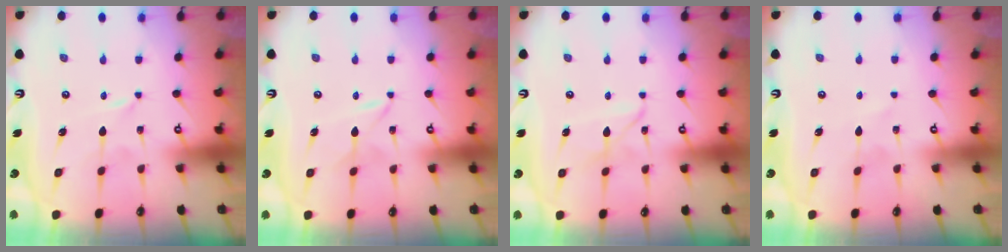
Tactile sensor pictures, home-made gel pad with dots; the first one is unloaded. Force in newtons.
{"total": 1.7, "press": 1.7, "slide": 0.0}
{"total": 2.8, "press": 2.8, "slide": 0.2}
{"total": 1.2, "press": 1.2, "slide": 0.2}